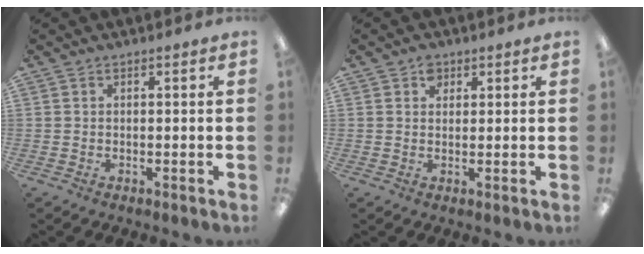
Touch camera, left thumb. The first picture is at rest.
{"total": 2.6, "force": [1.5, 1.9, 1.0], "torque": [-0.006, -0.005, 0.025]}